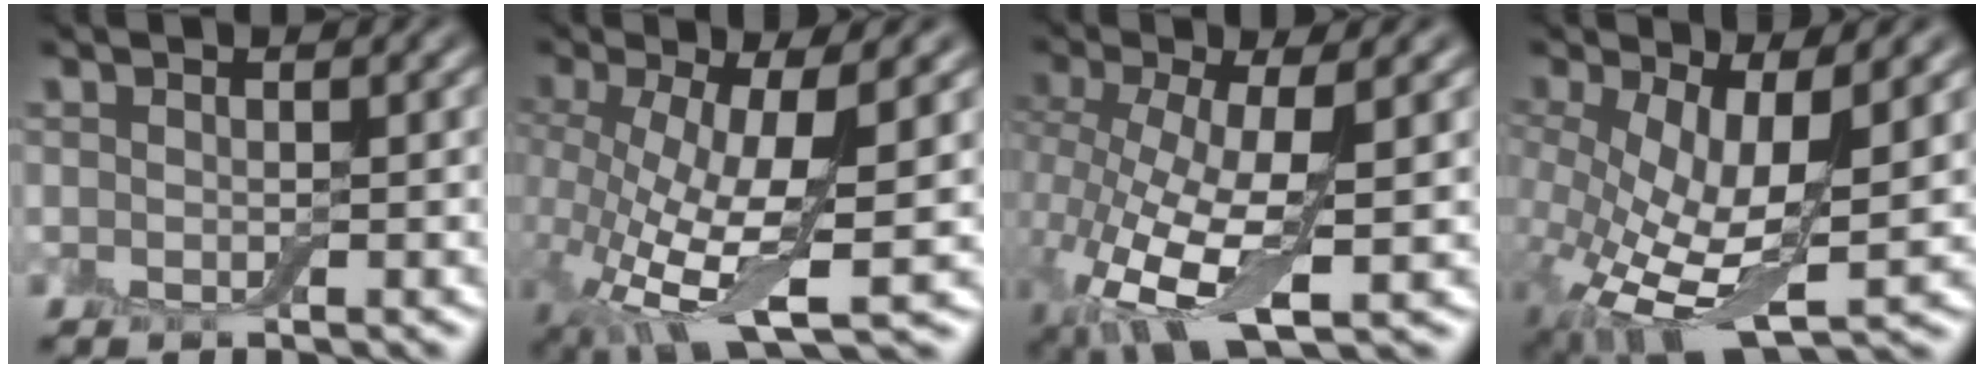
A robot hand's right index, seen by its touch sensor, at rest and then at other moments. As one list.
[{"total": 8.9, "force": [-0.6, 2.8, 8.4], "torque": [-0.161, -0.016, -0.002]}, {"total": 8.2, "force": [-1.3, 3.1, 7.4], "torque": [-0.158, -0.012, -0.019]}, {"total": 9.1, "force": [-0.1, 3.9, 8.3], "torque": [-0.162, -0.018, 0.004]}]